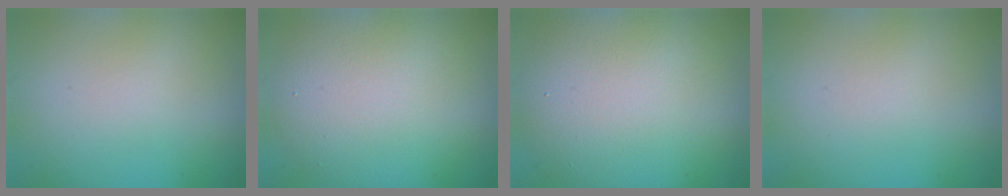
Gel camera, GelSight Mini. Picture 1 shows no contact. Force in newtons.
{"total": 9.0, "press": 9.0, "slide": 0.2}
{"total": 10.5, "press": 10.5, "slide": 0.6}
{"total": 0.0}